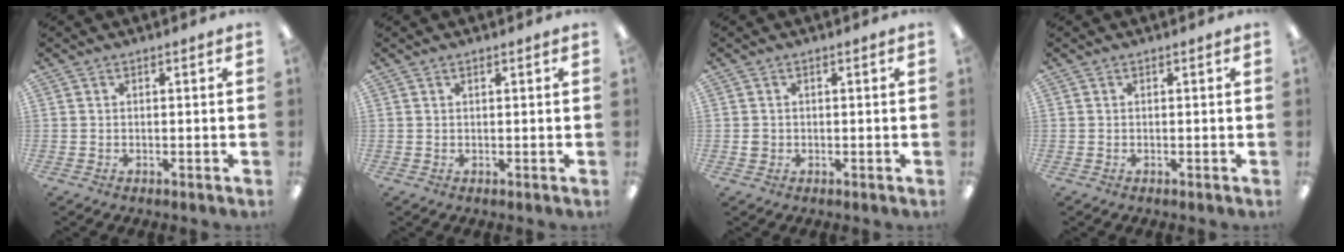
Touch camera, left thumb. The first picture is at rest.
{"total": 0.7, "force": [0.5, 0.2, 0.4], "torque": [-0.010, 0.001, 0.009]}
{"total": 1.2, "force": [0.0, 1.2, 0.5], "torque": [-0.009, 0.005, -0.002]}
{"total": 0.0}